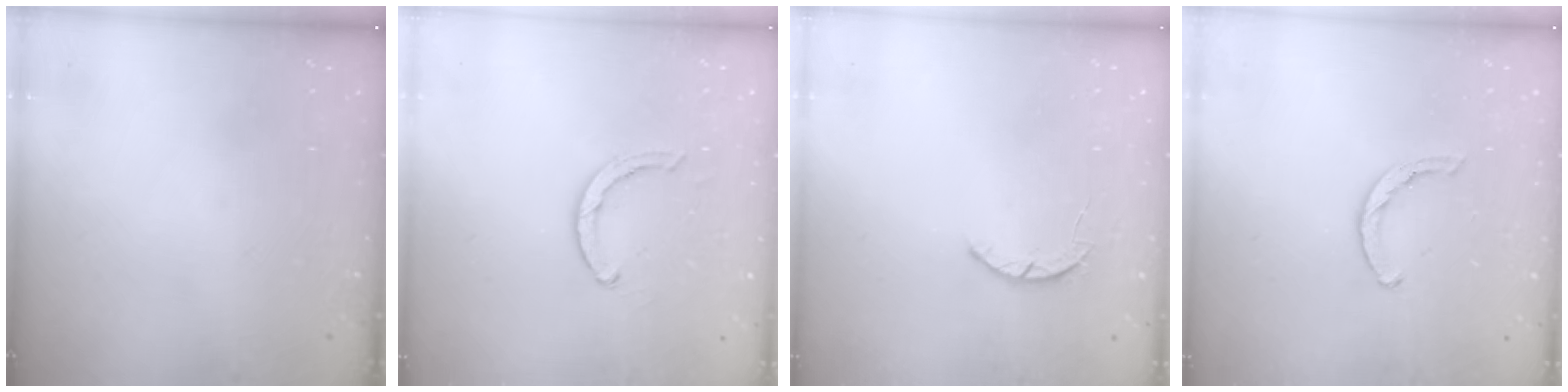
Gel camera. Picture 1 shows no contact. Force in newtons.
{"total": 2.6, "press": 2.5, "slide": 0.4}
{"total": 2.5, "press": 2.5, "slide": 0.5}
{"total": 3.6, "press": 3.5, "slide": 0.8}